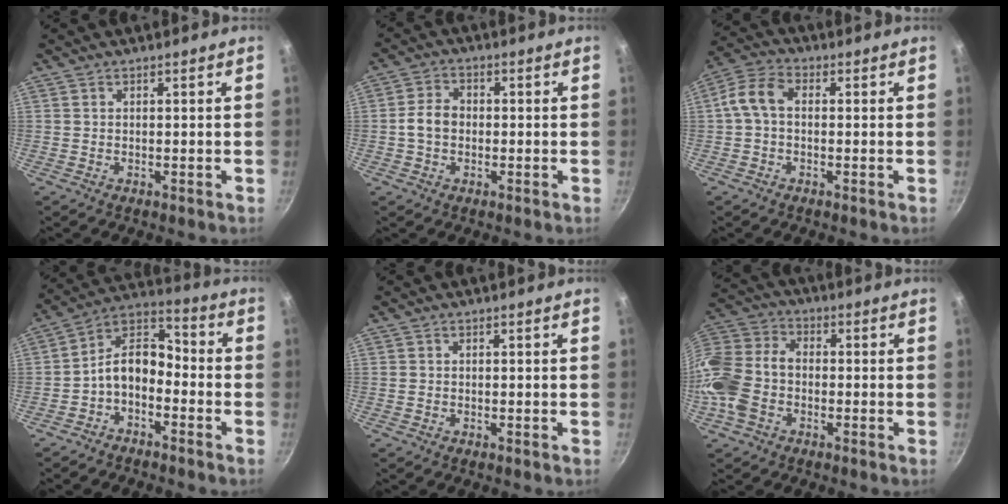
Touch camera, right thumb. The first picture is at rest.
{"total": 5.0, "force": [-0.6, 3.8, 3.2], "torque": [-0.057, 0.016, -0.016]}
{"total": 6.9, "force": [0.2, 4.5, 5.2], "torque": [-0.101, 0.023, -0.004]}
{"total": 9.7, "force": [-3.0, 6.2, 6.9], "torque": [-0.104, 0.066, -0.069]}
{"total": 0.5, "force": [-0.1, 0.4, 0.3], "torque": [-0.007, -0.001, -0.002]}
{"total": 15.0, "force": [-3.0, 10.8, 10.0], "torque": [-0.232, 0.028, -0.065]}